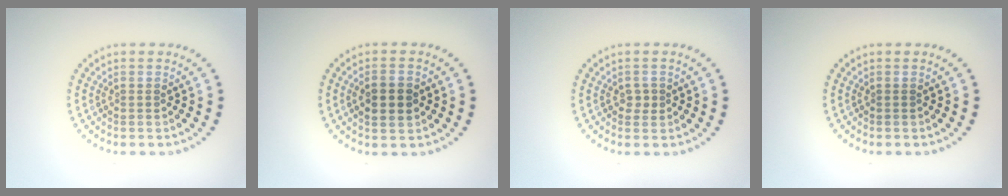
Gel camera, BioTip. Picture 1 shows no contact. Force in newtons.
{"total": 2.7, "press": 2.7, "slide": 0.2}
{"total": 1.1, "press": 1.1, "slide": 0.3}
{"total": 0.0}